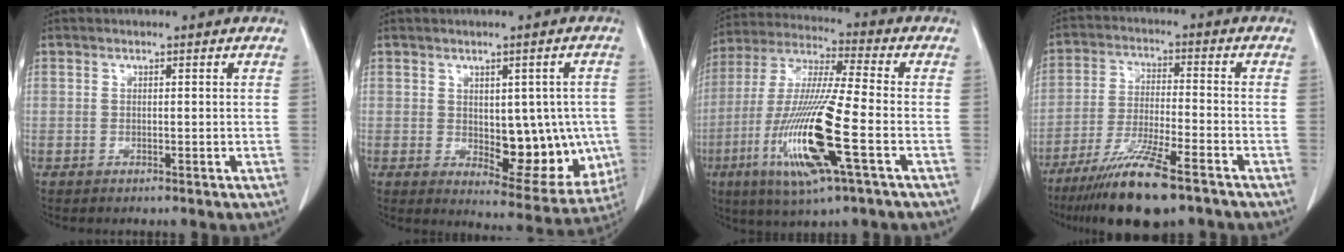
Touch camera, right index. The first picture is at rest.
{"total": 11.7, "force": [-0.9, 5.7, 10.2], "torque": [-0.111, -0.001, 0.009]}
{"total": 17.6, "force": [-5.6, 0.9, 16.6], "torque": [-0.347, -0.021, -0.105]}
{"total": 12.6, "force": [-8.7, 1.5, 9.0], "torque": [-0.168, -0.031, -0.151]}